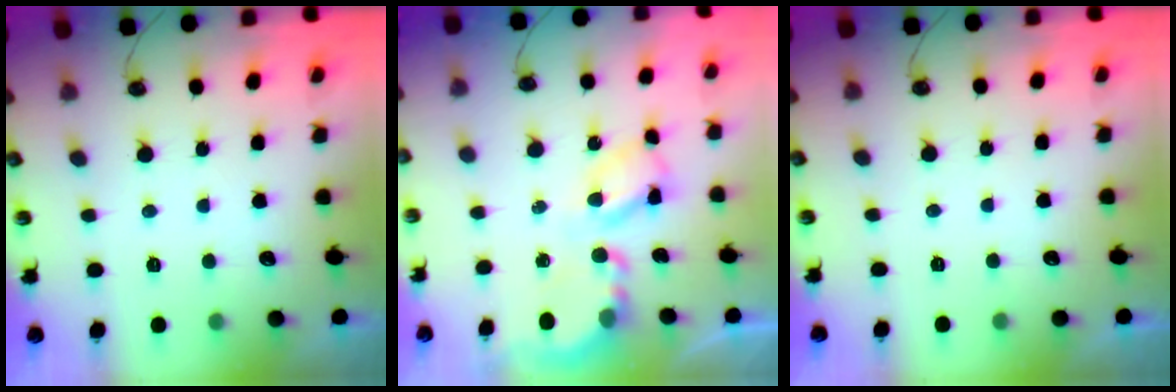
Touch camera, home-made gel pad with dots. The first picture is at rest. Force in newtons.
{"total": 6.9, "press": 6.9, "slide": 0.5}
{"total": 0.0}